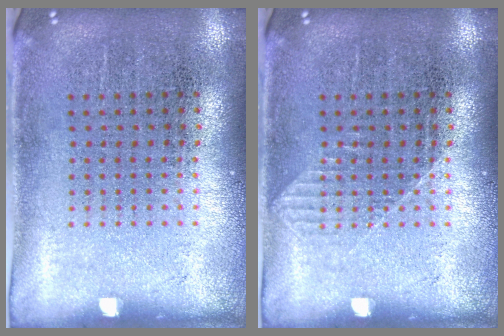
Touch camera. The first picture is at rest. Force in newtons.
{"total": 0.8, "press": 0.8, "slide": 0.2}